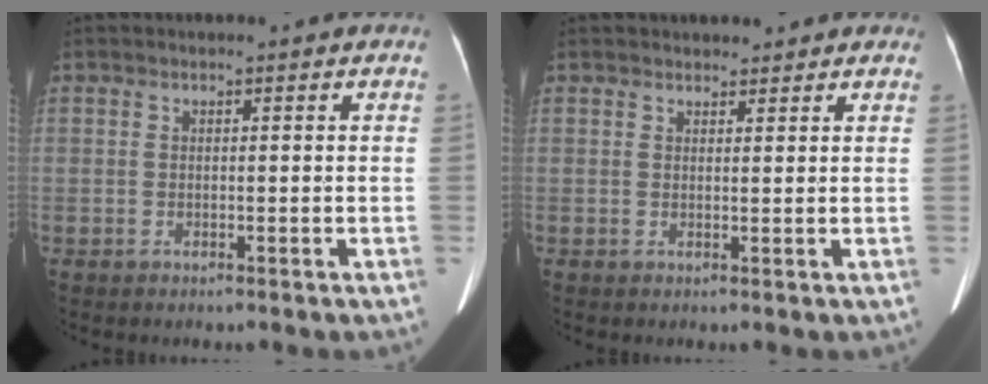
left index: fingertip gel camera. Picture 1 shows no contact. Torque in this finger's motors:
{"motor_torque": [-0.27, 0.28, -0.24, -0.06]}